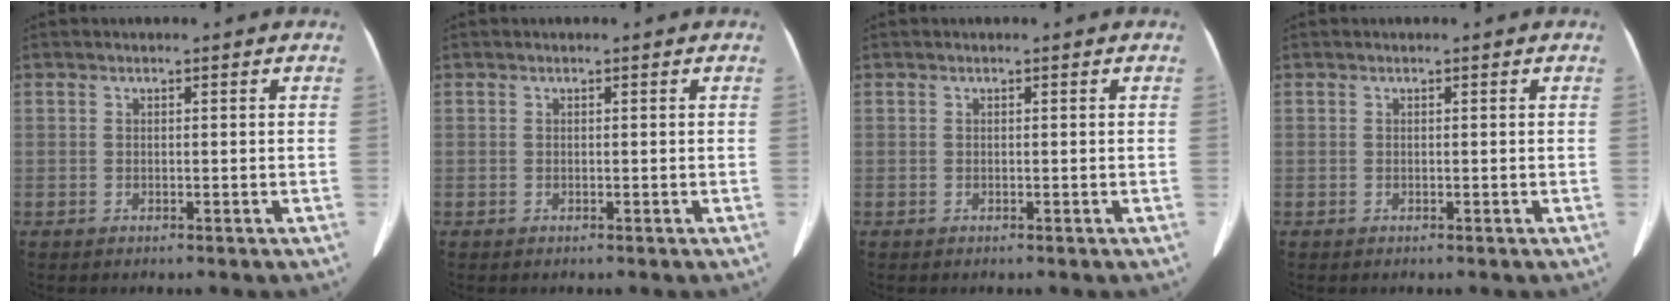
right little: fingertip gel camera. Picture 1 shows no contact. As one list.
[{"total": 0.0}, {"total": 0.0}, {"total": 0.0}]